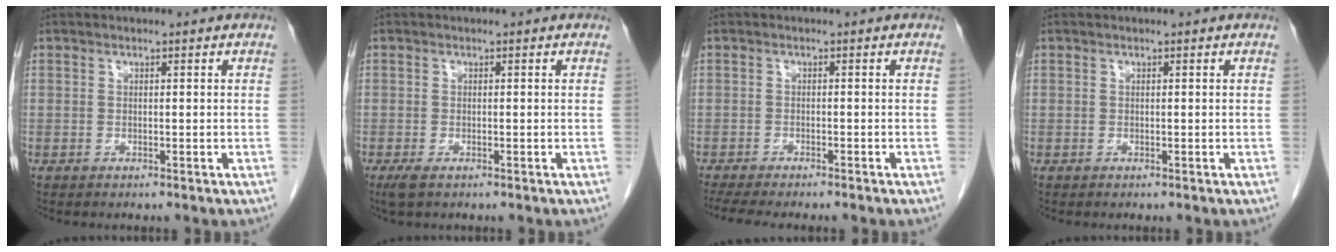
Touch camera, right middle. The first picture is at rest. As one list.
[{"total": 1.9, "force": [-1.2, 0.7, 1.3], "torque": [-0.032, -0.006, -0.017]}, {"total": 8.6, "force": [-7.3, 1.0, 4.4], "torque": [-0.057, -0.011, -0.107]}, {"total": 0.0}]